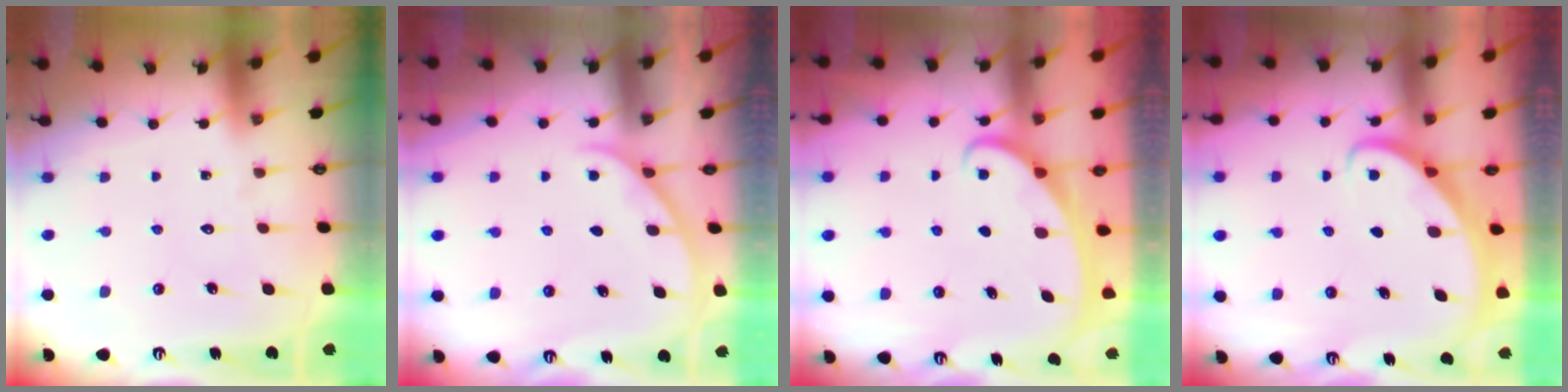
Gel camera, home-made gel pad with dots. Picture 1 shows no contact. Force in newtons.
{"total": 1.8, "press": 1.7, "slide": 0.3}
{"total": 2.3, "press": 2.3, "slide": 0.4}
{"total": 2.8, "press": 2.8, "slide": 0.2}